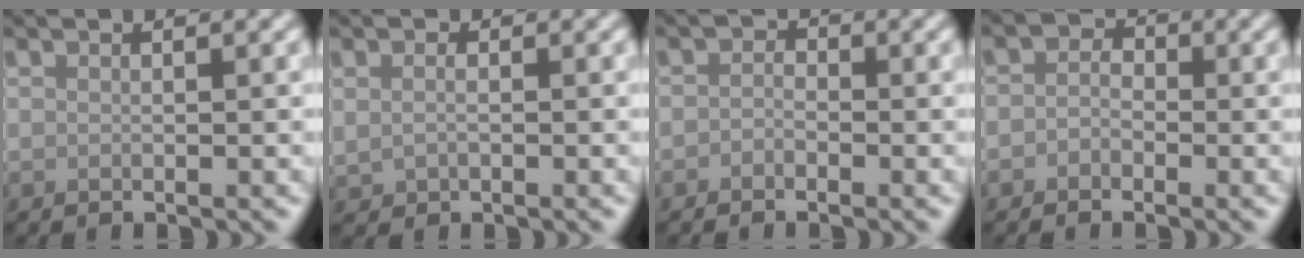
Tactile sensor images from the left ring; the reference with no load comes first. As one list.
[{"total": 1.6, "force": [0.1, 1.2, 1.0], "torque": [-0.021, -0.001, 0.004]}, {"total": 1.0, "force": [-0.6, 0.8, 0.3], "torque": [-0.002, 0.001, -0.016]}, {"total": 1.6, "force": [-0.5, 1.4, 0.6], "torque": [0.003, 0.003, -0.019]}]